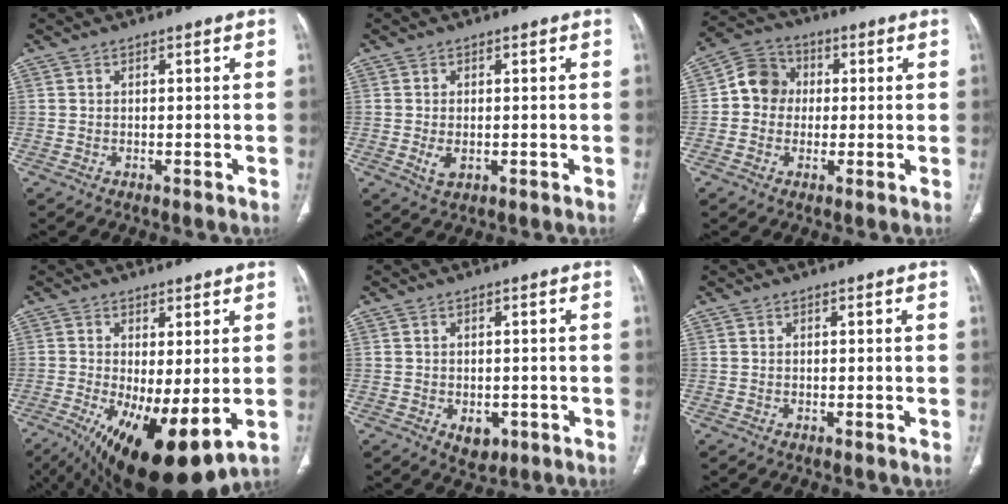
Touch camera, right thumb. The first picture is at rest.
{"total": 2.8, "force": [-0.5, 1.6, 2.3], "torque": [-0.045, -0.006, -0.004]}
{"total": 7.9, "force": [0.3, 7.1, 3.3], "torque": [-0.035, 0.020, -0.010]}
{"total": 15.9, "force": [-4.2, 5.9, 14.1], "torque": [-0.240, -0.023, -0.046]}
{"total": 3.9, "force": [-1.2, 2.7, 2.5], "torque": [-0.022, 0.002, -0.005]}
{"total": 0.0}